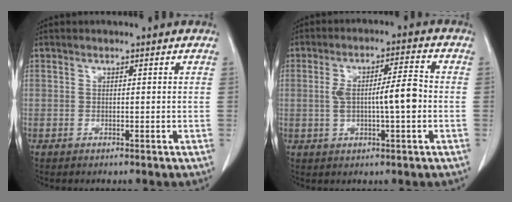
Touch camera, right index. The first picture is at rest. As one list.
[{"total": 7.3, "force": [-0.5, 1.3, 7.2], "torque": [-0.131, 0.014, -0.006]}]